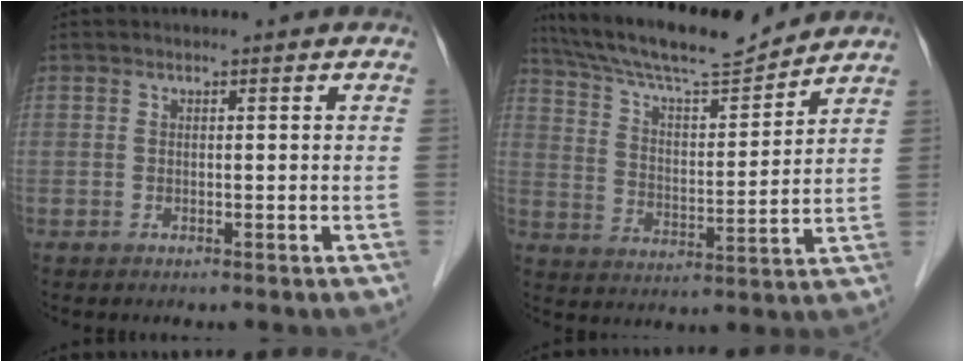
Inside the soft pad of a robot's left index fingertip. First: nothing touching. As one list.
[{"total": 14.7, "force": [13.6, 1.2, 5.5], "torque": [-0.105, 0.000, 0.227]}]